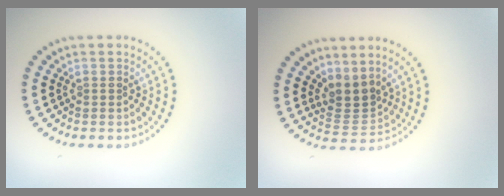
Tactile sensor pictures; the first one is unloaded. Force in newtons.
{"total": 2.8, "press": 2.1, "slide": 1.9}